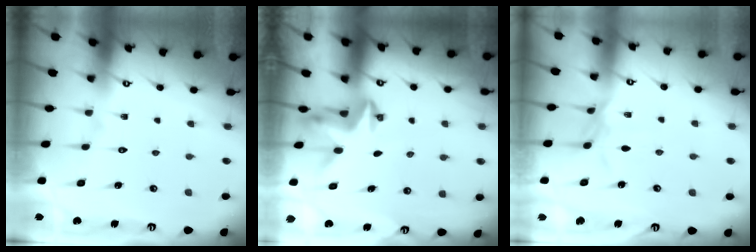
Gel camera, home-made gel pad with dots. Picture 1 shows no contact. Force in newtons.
{"total": 2.9, "press": 2.9, "slide": 0.1}
{"total": 4.5, "press": 4.5, "slide": 0.5}